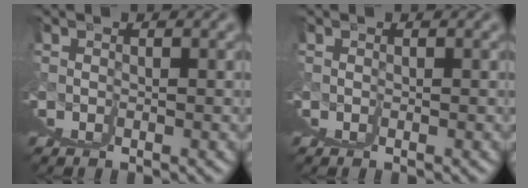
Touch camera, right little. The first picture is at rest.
{"total": 0.0}